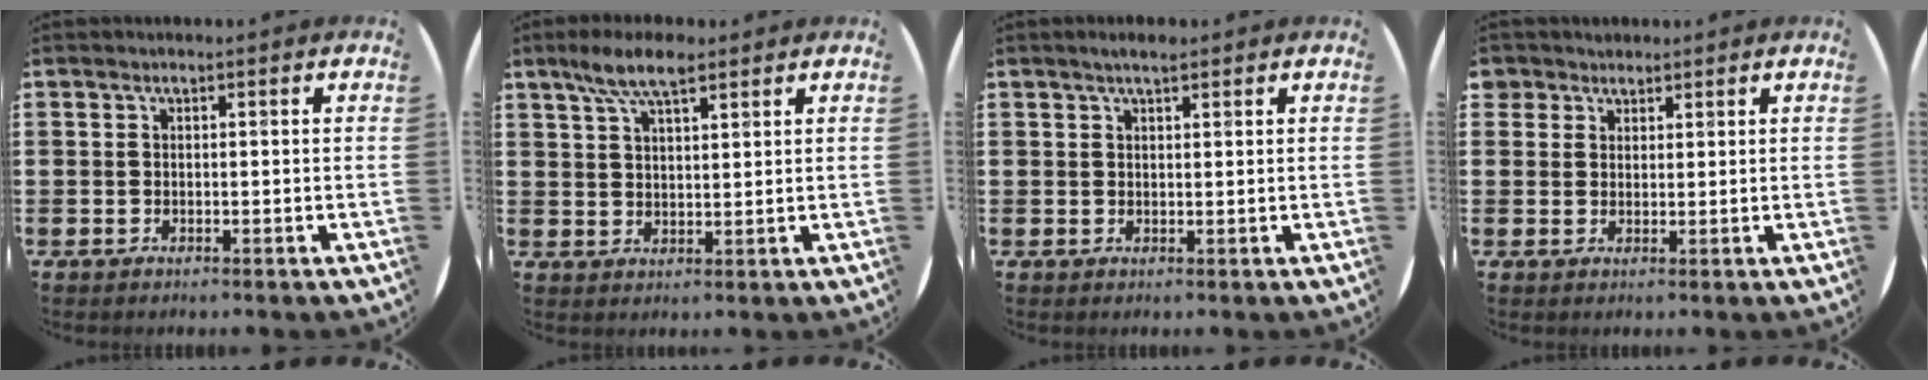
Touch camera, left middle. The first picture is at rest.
{"total": 6.5, "force": [4.6, 2.1, 4.1], "torque": [-0.084, -0.001, 0.081]}
{"total": 1.9, "force": [1.5, 0.4, 1.2], "torque": [-0.024, 0.005, 0.025]}
{"total": 2.2, "force": [1.8, 1.3, -0.2], "torque": [0.007, 0.004, 0.034]}